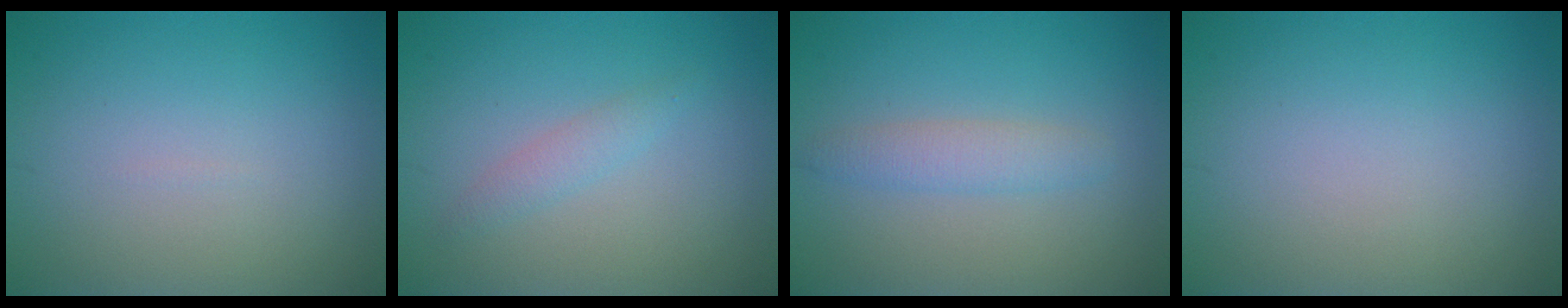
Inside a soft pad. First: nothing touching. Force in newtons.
{"total": 1.3, "press": 1.3, "slide": 0.0}
{"total": 2.1, "press": 2.1, "slide": 0.1}
{"total": 0.0}